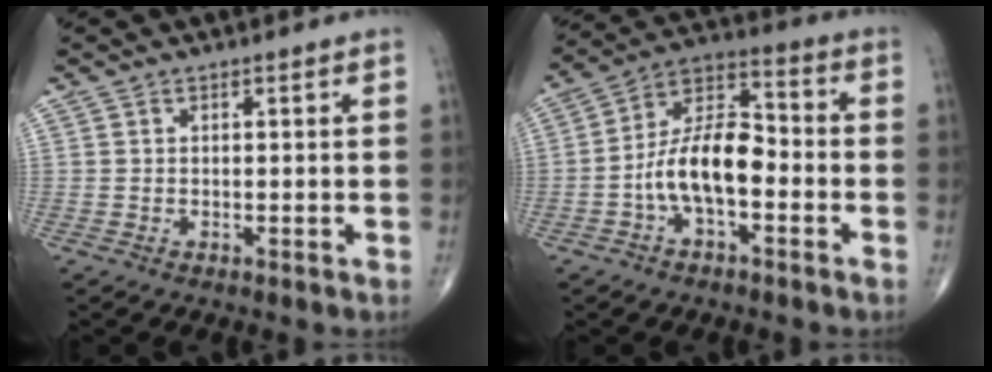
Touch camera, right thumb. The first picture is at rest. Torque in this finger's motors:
{"motor_torque": [1.63, 1.99, 0.94, -0.87, 0.46]}